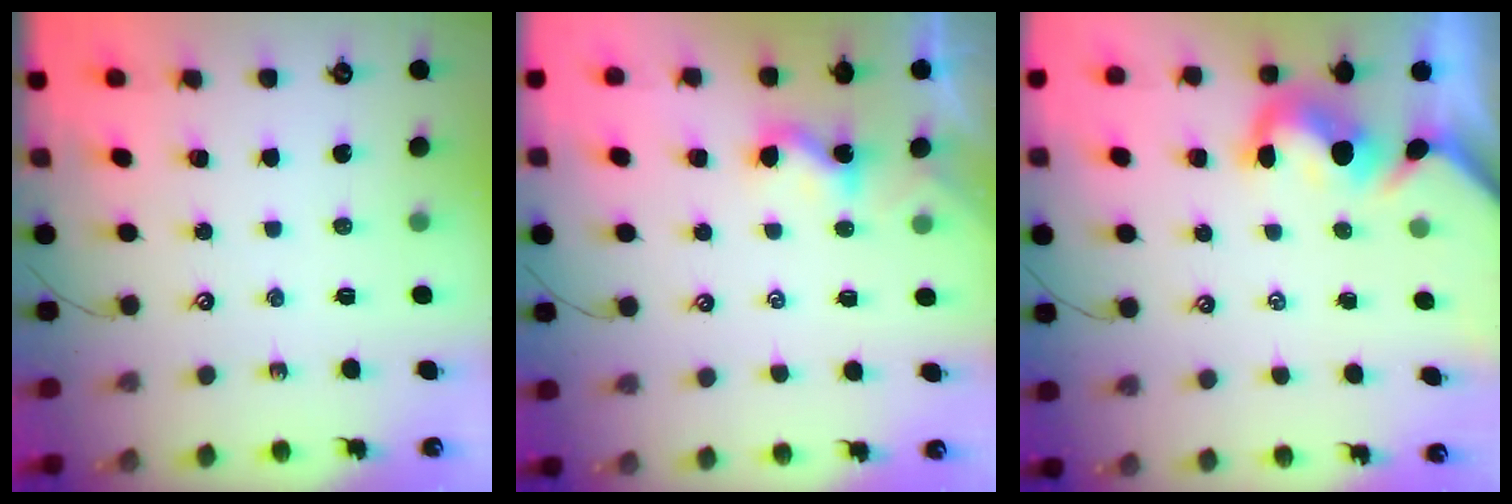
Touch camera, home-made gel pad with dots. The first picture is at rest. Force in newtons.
{"total": 1.9, "press": 1.9, "slide": 0.2}
{"total": 1.4, "press": 1.1, "slide": 0.9}